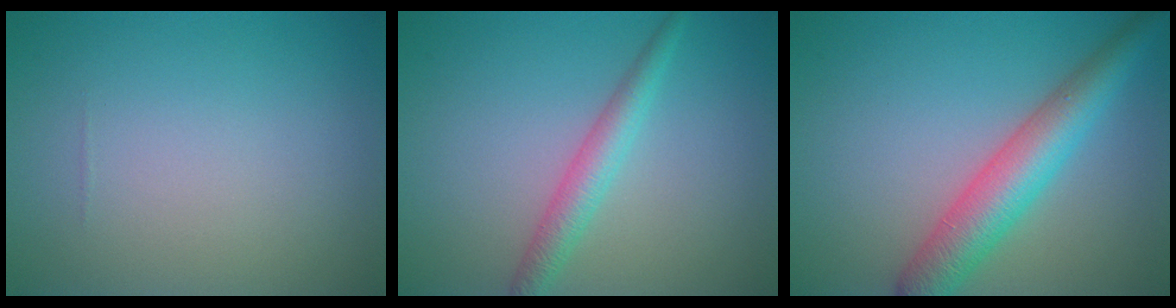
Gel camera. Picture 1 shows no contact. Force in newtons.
{"total": 2.7, "press": 2.7, "slide": 0.1}
{"total": 5.8, "press": 5.8, "slide": 0.2}